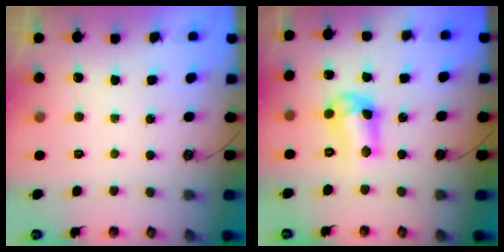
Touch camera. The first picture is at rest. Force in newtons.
{"total": 11.1, "press": 10.4, "slide": 3.9}